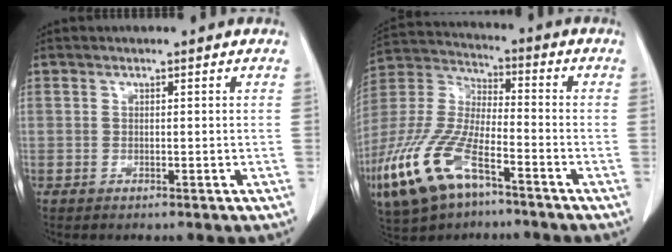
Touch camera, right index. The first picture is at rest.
{"total": 16.4, "force": [-9.0, 6.2, 12.3], "torque": [-0.286, -0.015, -0.169]}